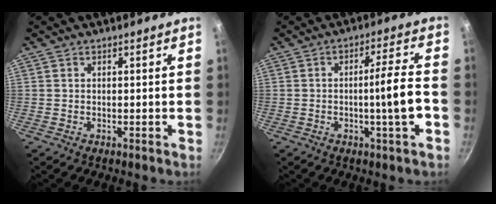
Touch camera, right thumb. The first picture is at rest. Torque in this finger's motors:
{"motor_torque": [2.63, 2.37, 2.11, -0.66, 0.80]}